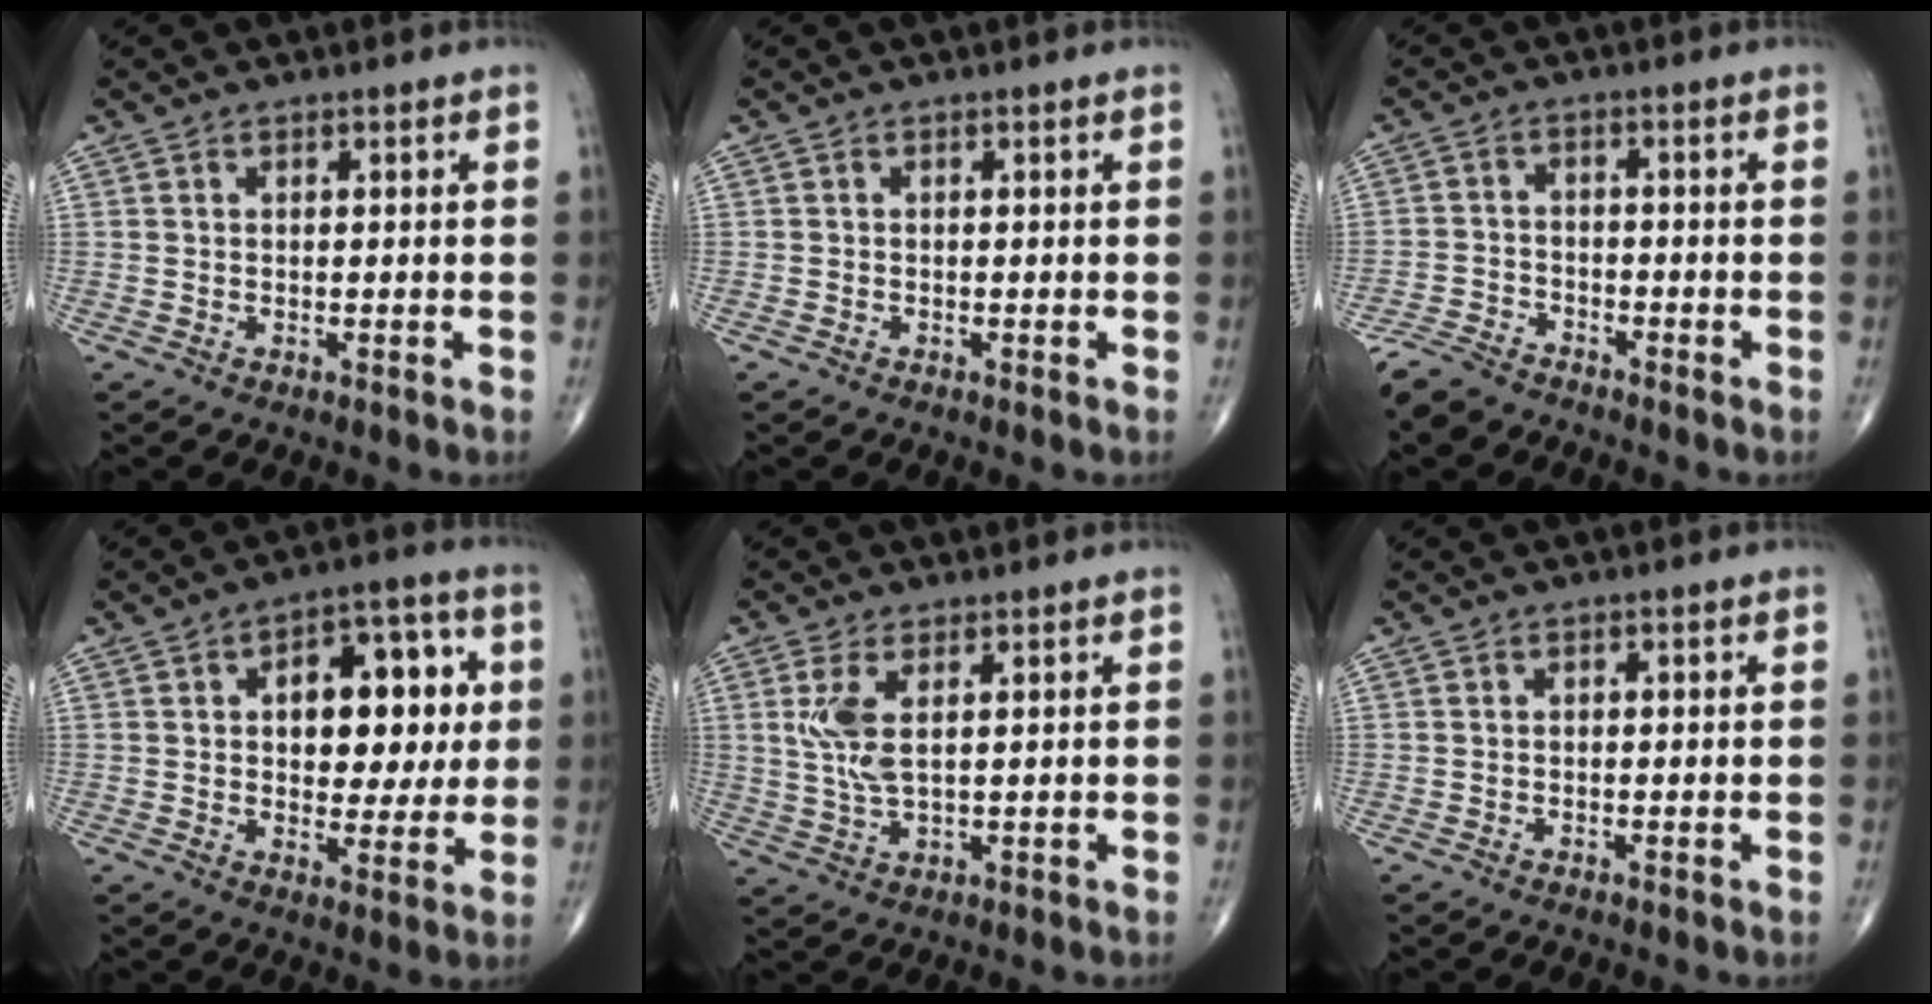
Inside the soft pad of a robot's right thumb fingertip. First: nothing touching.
{"total": 0.0}
{"total": 6.1, "force": [-5.4, 2.4, 1.6], "torque": [-0.038, 0.009, -0.106]}
{"total": 15.4, "force": [2.7, 8.9, 12.3], "torque": [-0.118, 0.011, 0.038]}
{"total": 6.1, "force": [1.6, 2.4, 5.3], "torque": [-0.125, -0.006, 0.040]}
{"total": 0.0}